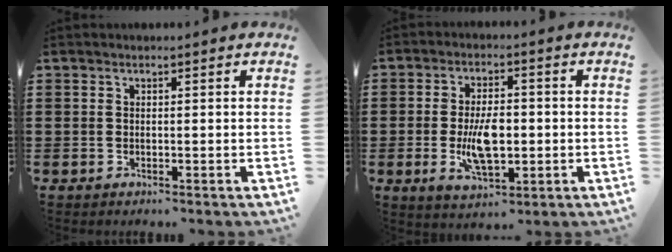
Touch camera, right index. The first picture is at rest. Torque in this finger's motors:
{"motor_torque": [0.41, -0.25, 0.31, 0.21]}